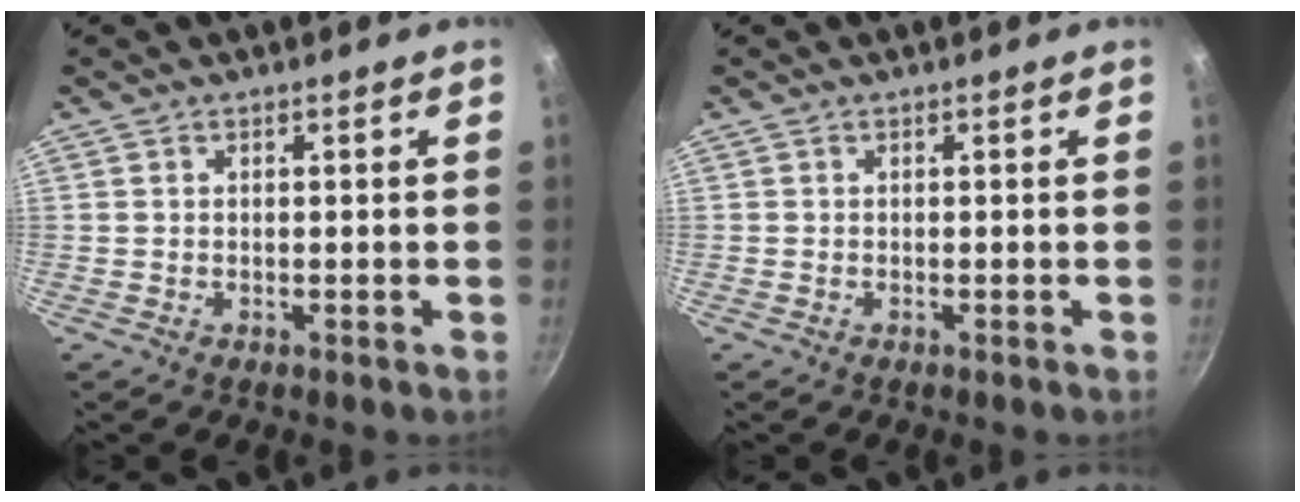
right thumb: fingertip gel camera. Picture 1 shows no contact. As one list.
[{"total": 0.0}]